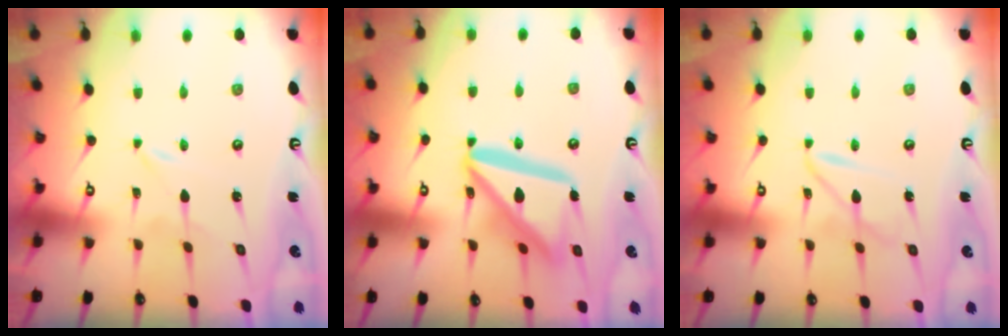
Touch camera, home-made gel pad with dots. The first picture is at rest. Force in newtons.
{"total": 18.4, "press": 18.3, "slide": 2.0}
{"total": 5.8, "press": 5.8, "slide": 0.5}